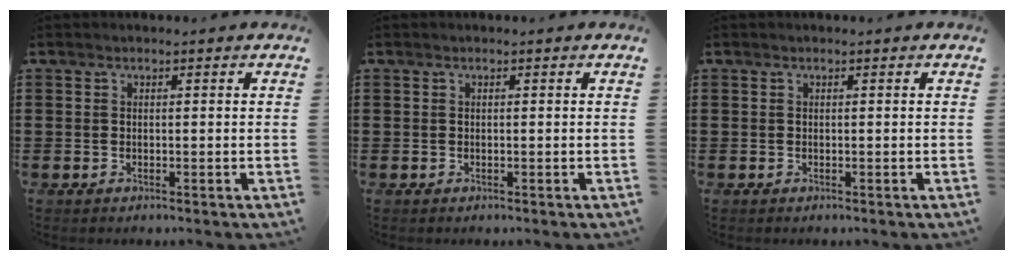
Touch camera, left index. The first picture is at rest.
{"total": 0.0}
{"total": 0.0}